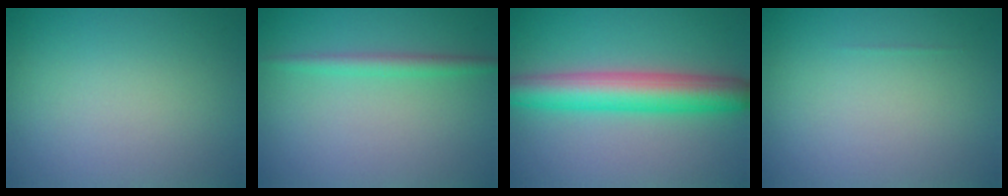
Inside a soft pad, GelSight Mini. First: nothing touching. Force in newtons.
{"total": 1.9, "press": 1.9, "slide": 0.0}
{"total": 6.9, "press": 6.9, "slide": 0.1}
{"total": 0.0}